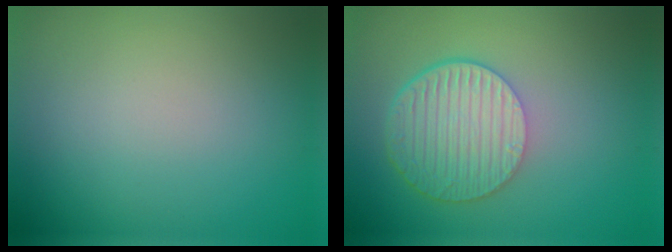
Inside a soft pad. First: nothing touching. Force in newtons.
{"total": 6.8, "press": 4.9, "slide": 4.8}